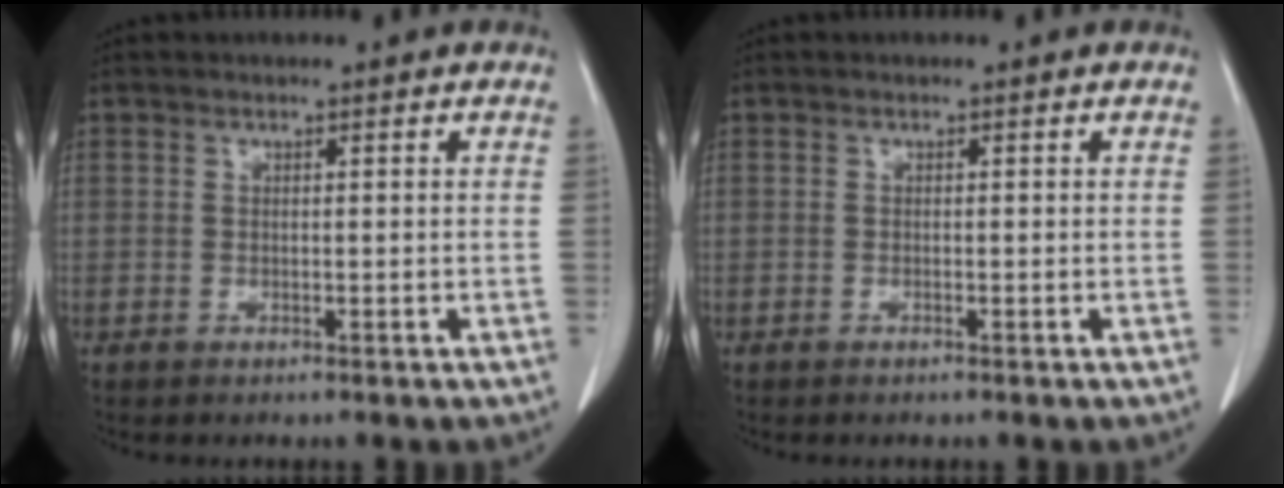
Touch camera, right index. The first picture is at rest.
{"total": 0.0}